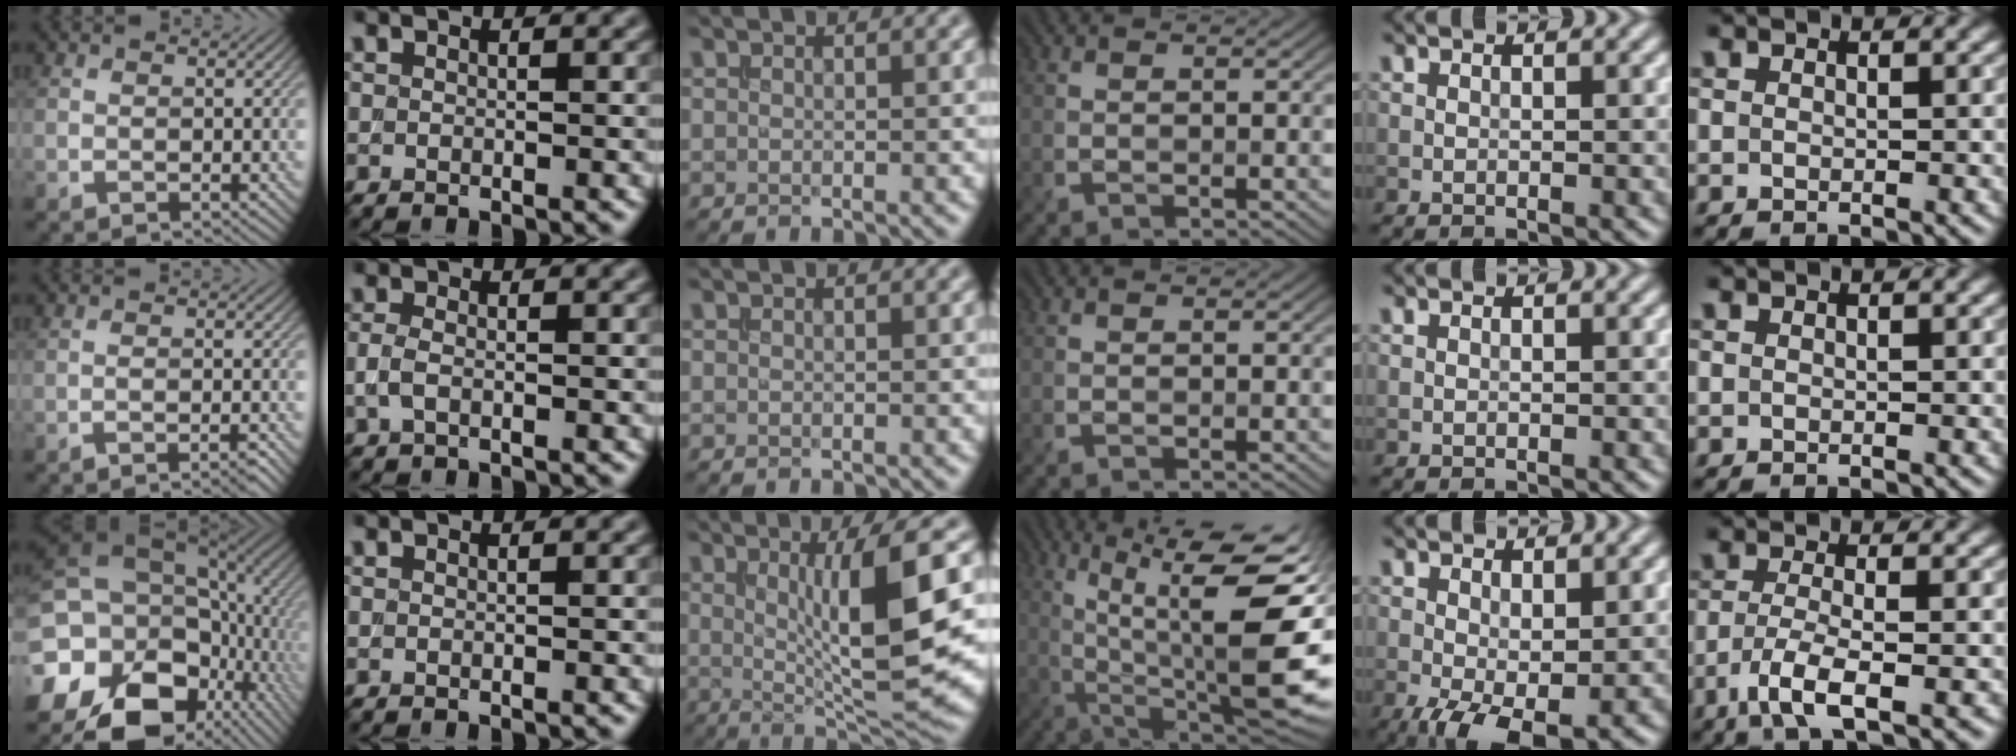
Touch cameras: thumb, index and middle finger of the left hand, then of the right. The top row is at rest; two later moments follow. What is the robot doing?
{"motion": "insert", "object": "backpack"}